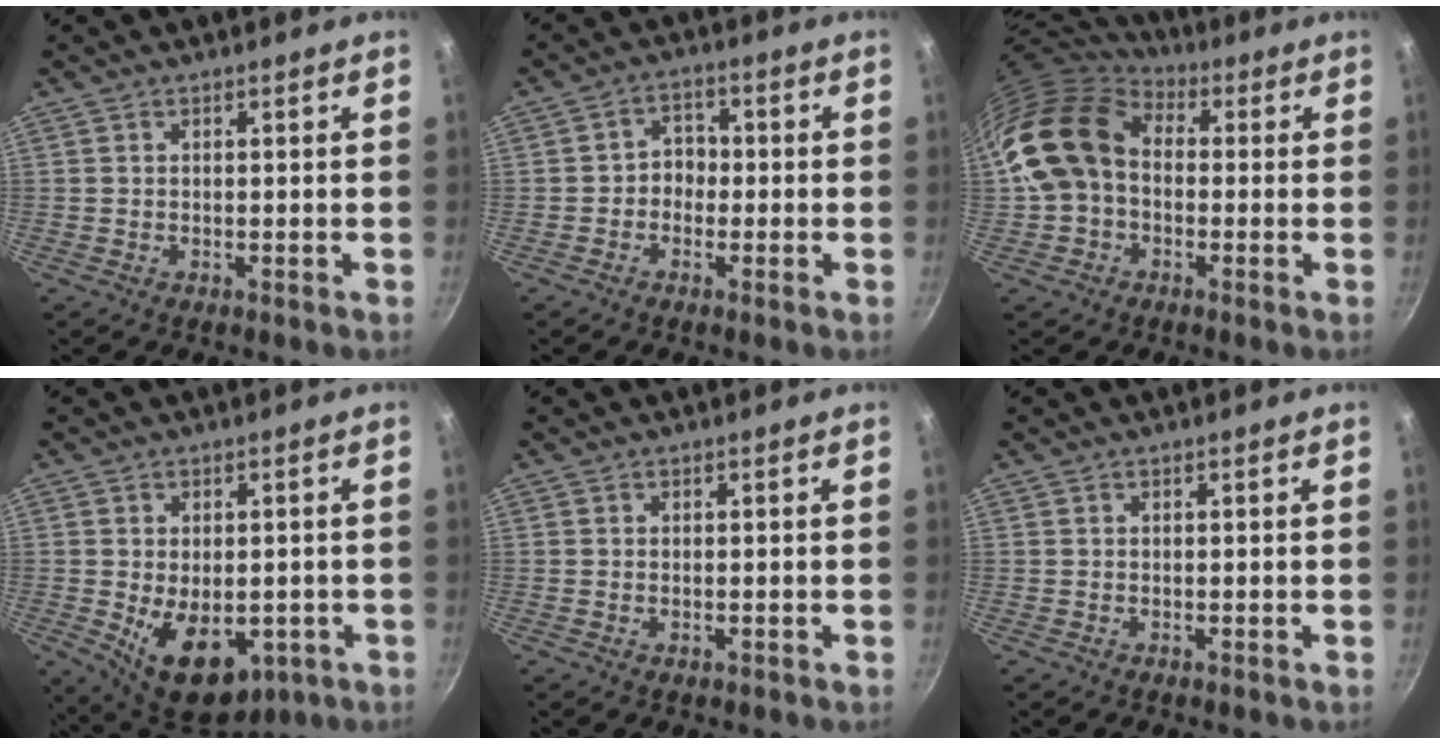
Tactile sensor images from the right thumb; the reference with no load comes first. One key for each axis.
{"total": 3.9, "fx": -0.9, "fy": 3.3, "fz": 1.9, "tx": 0.000, "ty": 0.017, "tz": -0.022}
{"total": 15.1, "fx": 0.2, "fy": 11.3, "fz": 10.0, "tx": -0.168, "ty": 0.034, "tz": -0.010}
{"total": 13.5, "fx": -3.4, "fy": 8.3, "fz": 10.1, "tx": -0.115, "ty": -0.012, "tz": -0.027}
{"total": 0.6, "fx": -0.2, "fy": 0.3, "fz": 0.6, "tx": -0.008, "ty": 0.001, "tz": -0.003}
{"total": 0.0}